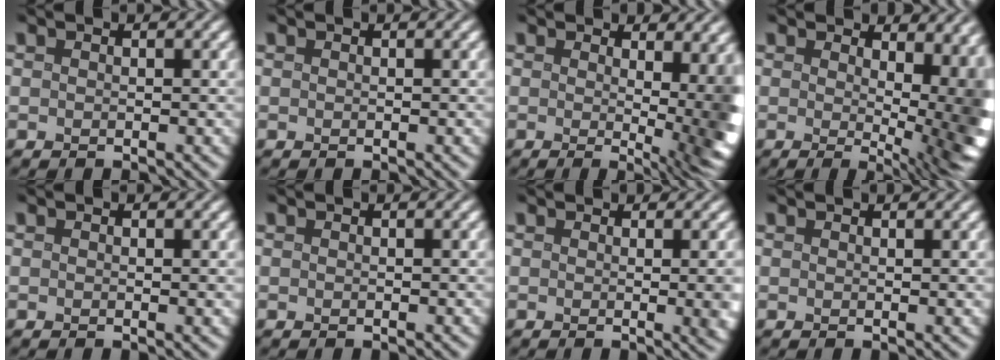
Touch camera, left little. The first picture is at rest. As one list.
[{"total": 0.0}, {"total": 8.7, "force": [1.0, 2.9, 8.1], "torque": [-0.050, -0.002, 0.008]}, {"total": 10.6, "force": [2.4, 4.7, 9.3], "torque": [-0.073, -0.002, 0.042]}, {"total": 0.6, "force": [0.1, 0.0, 0.6], "torque": [-0.004, -0.002, 0.000]}, {"total": 0.0}, {"total": 5.1, "force": [0.3, 1.8, 4.7], "torque": [-0.029, 0.003, 0.006]}, {"total": 1.2, "force": [1.0, 0.2, 0.6], "torque": [-0.003, 0.002, 0.012]}]